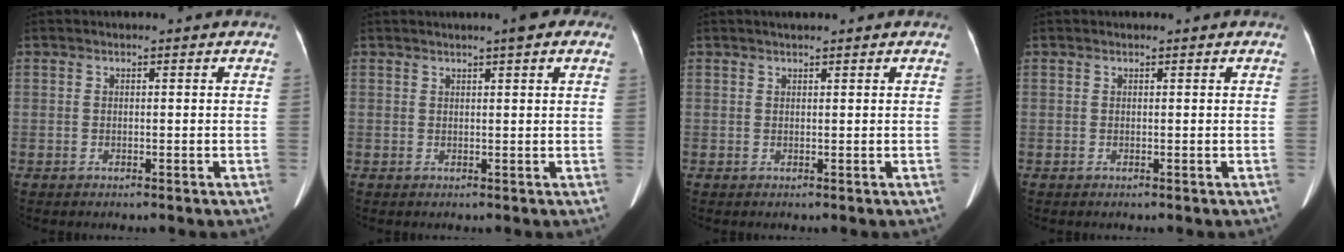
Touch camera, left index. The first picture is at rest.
{"total": 3.7, "force": [2.4, 0.4, 2.8], "torque": [-0.032, 0.018, 0.030]}
{"total": 1.7, "force": [1.4, 0.2, 0.9], "torque": [-0.013, 0.014, 0.020]}
{"total": 0.0}